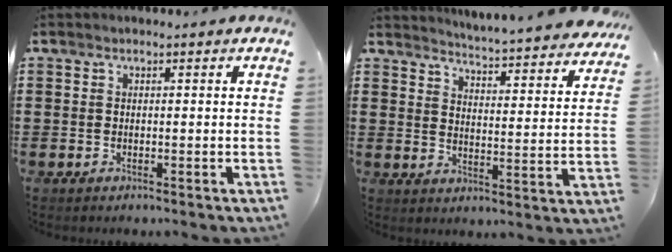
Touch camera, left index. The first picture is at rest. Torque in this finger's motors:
{"motor_torque": [2.14, 0.00, 0.13, 0.01]}